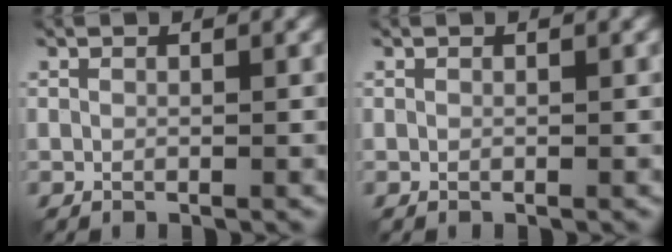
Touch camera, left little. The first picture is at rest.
{"total": 0.0}